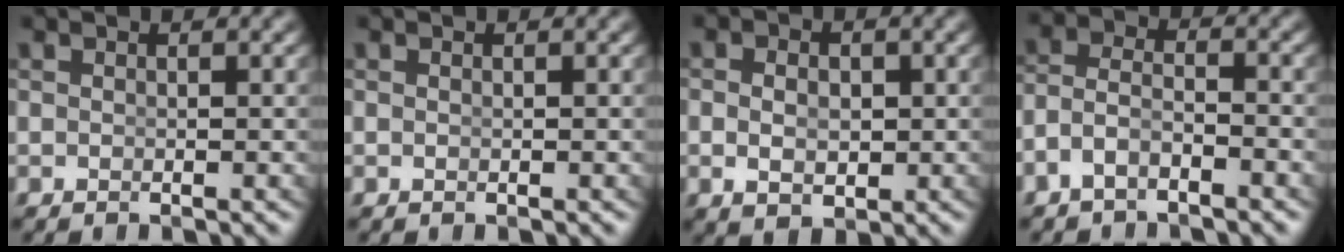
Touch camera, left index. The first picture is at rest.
{"total": 0.0}
{"total": 2.6, "force": [-0.6, 1.5, 2.0], "torque": [-0.030, -0.016, 0.003]}
{"total": 3.9, "force": [-2.3, 2.5, 1.9], "torque": [-0.052, -0.021, -0.036]}